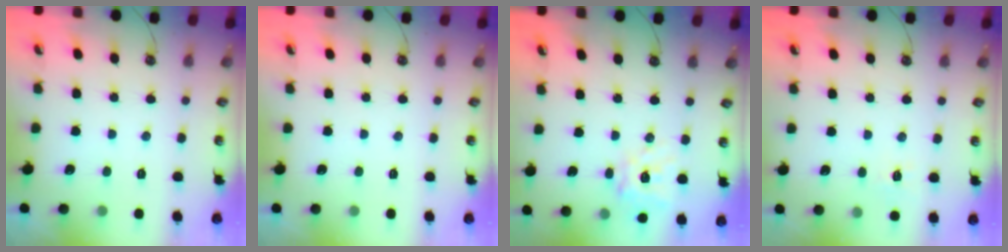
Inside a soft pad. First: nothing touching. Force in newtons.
{"total": 0.0}
{"total": 12.9, "press": 12.8, "slide": 1.7}
{"total": 5.5, "press": 5.5, "slide": 0.7}